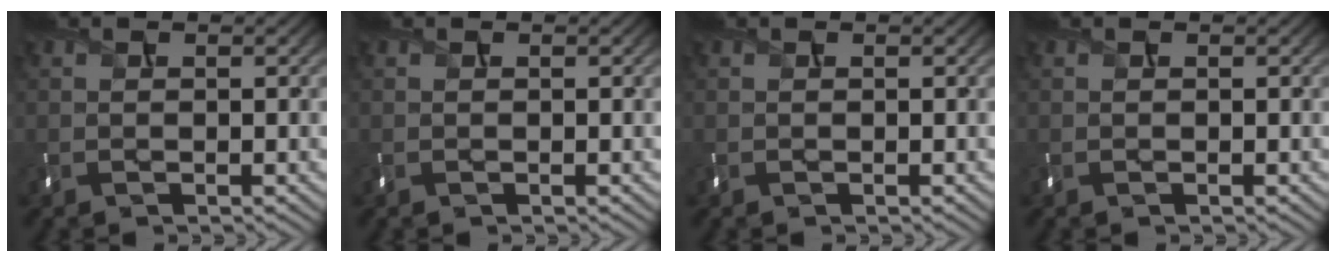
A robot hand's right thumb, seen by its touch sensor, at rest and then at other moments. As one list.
[{"total": 0.0}, {"total": 0.0}, {"total": 0.0}]